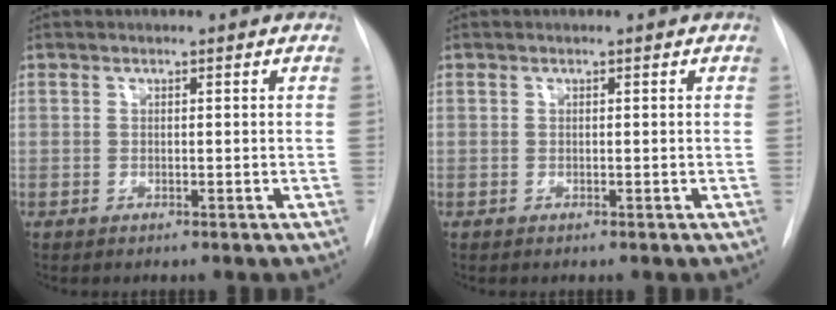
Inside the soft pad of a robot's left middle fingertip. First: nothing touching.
{"total": 0.0}